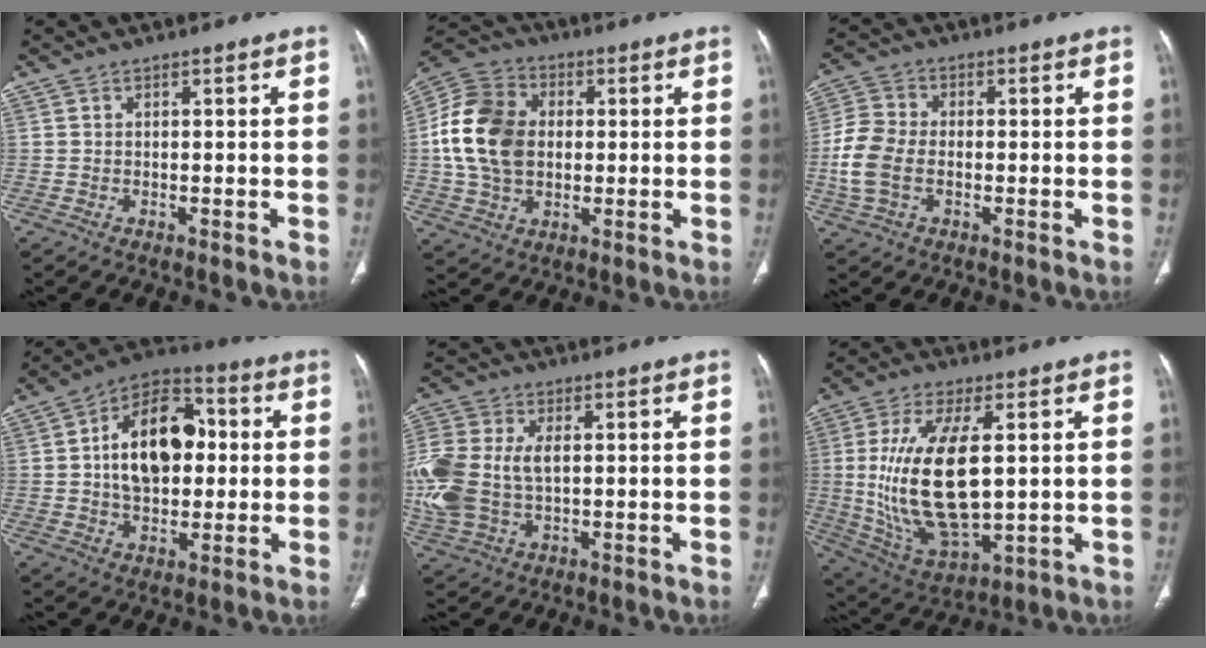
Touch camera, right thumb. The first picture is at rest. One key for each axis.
{"total": 15.6, "fx": 0.7, "fy": 11.6, "fz": 10.4, "tx": -0.186, "ty": 0.019, "tz": 0.011}
{"total": 8.5, "fx": -1.6, "fy": 5.5, "fz": 6.2, "tx": -0.148, "ty": 0.011, "tz": -0.035}
{"total": 17.7, "fx": 1.9, "fy": 11.4, "fz": 13.3, "tx": -0.179, "ty": 0.024, "tz": 0.026}
{"total": 16.8, "fx": 0.7, "fy": 10.9, "fz": 12.8, "tx": -0.330, "ty": 0.005, "tz": 0.021}
{"total": 19.7, "fx": 1.7, "fy": 8.9, "fz": 17.5, "tx": -0.343, "ty": -0.018, "tz": 0.049}